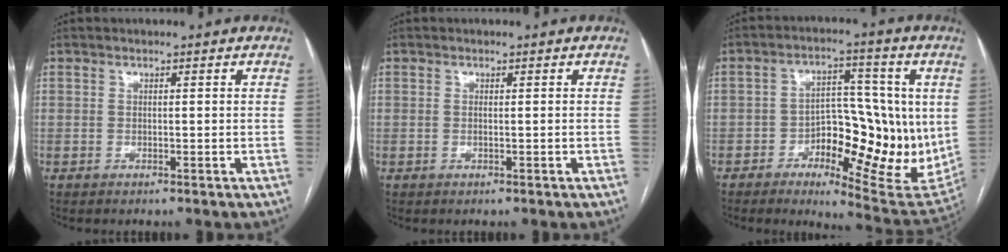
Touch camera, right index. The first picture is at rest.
{"total": 0.5, "force": [-0.1, 0.0, 0.5], "torque": [-0.012, -0.001, 0.001]}
{"total": 15.4, "force": [-1.9, 7.1, 13.6], "torque": [-0.179, 0.011, -0.021]}